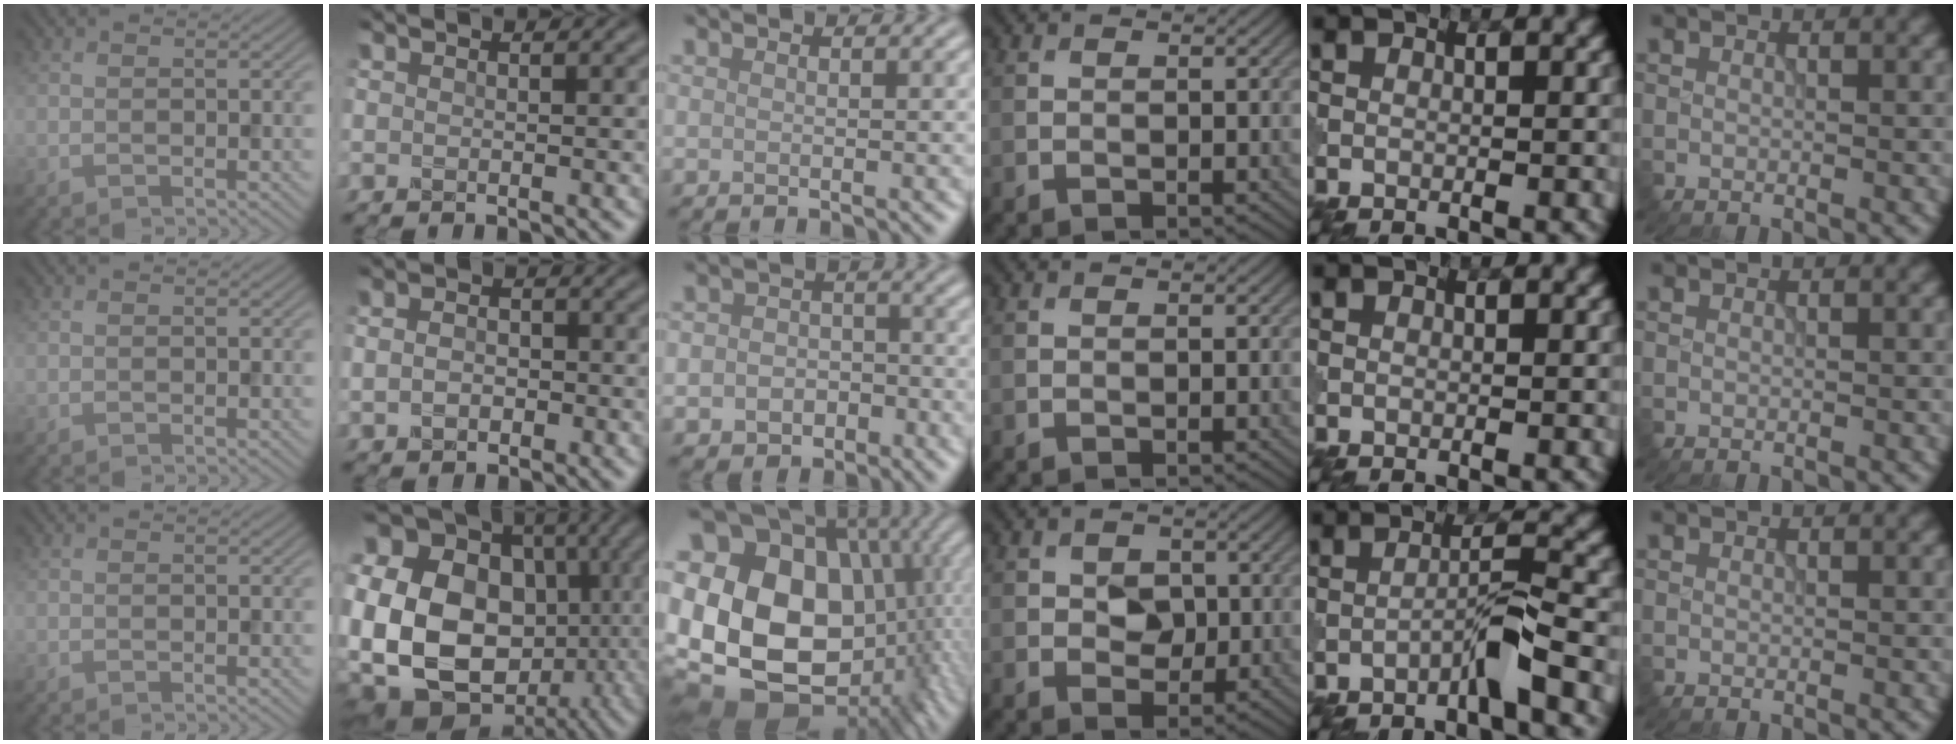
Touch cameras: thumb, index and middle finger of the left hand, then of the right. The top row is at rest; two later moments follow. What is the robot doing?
{"motion": "extract", "object": "pin"}